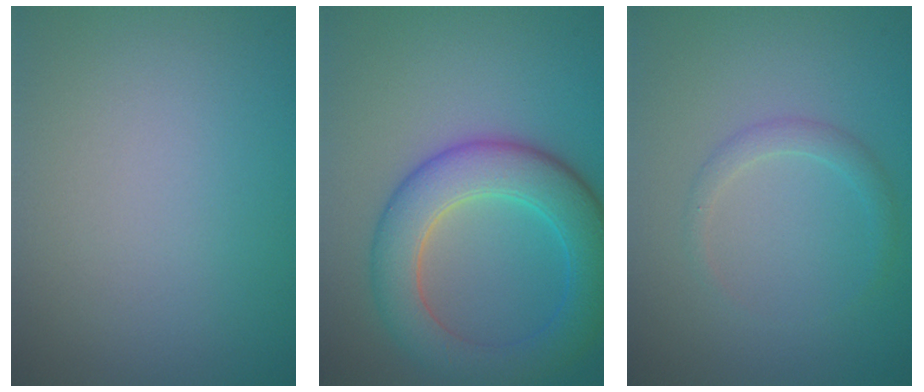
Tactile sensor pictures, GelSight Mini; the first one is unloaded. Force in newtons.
{"total": 7.0, "press": 6.9, "slide": 0.4}
{"total": 1.4, "press": 1.4, "slide": 0.2}